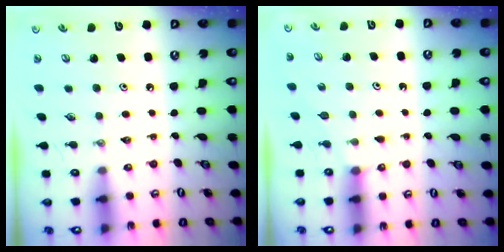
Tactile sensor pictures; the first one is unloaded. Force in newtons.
{"total": 1.7, "press": 1.7, "slide": 0.2}